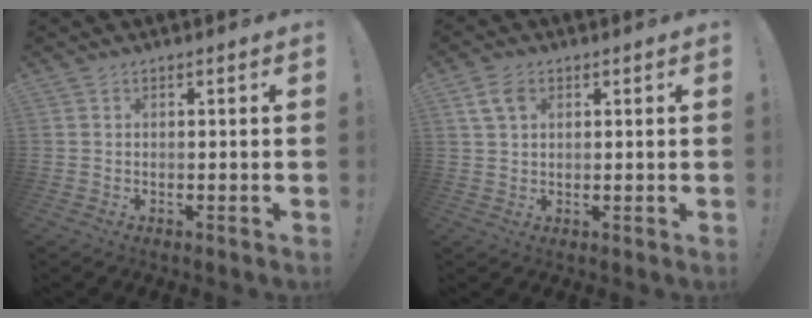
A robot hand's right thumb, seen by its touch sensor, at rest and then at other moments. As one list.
[{"total": 5.4, "force": [2.3, 3.5, 3.5], "torque": [-0.063, 0.003, 0.045]}]